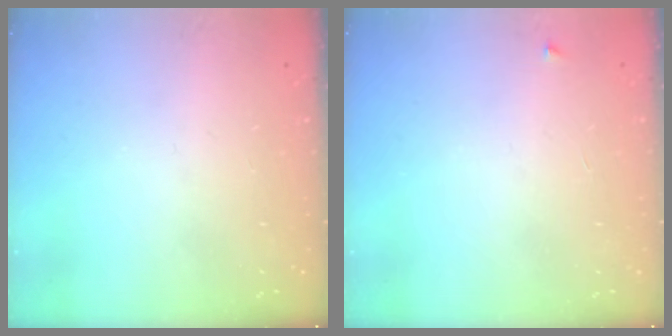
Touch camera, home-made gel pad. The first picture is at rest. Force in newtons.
{"total": 2.5, "press": 2.4, "slide": 0.4}